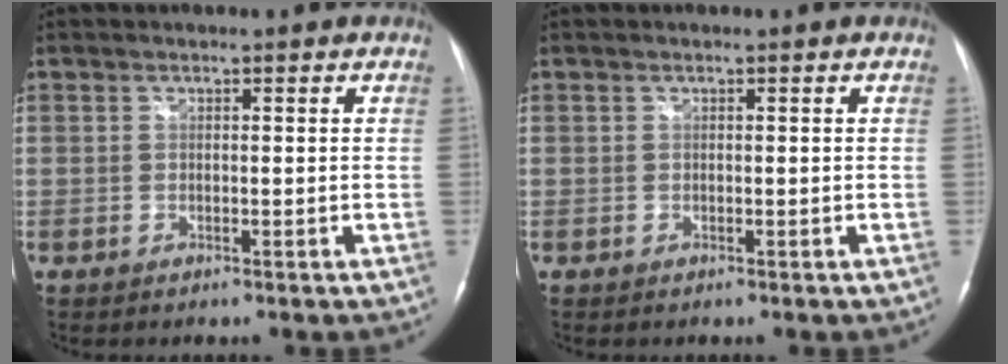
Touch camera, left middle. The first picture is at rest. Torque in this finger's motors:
{"motor_torque": [0.45, -0.53, 0.09, 0.02]}